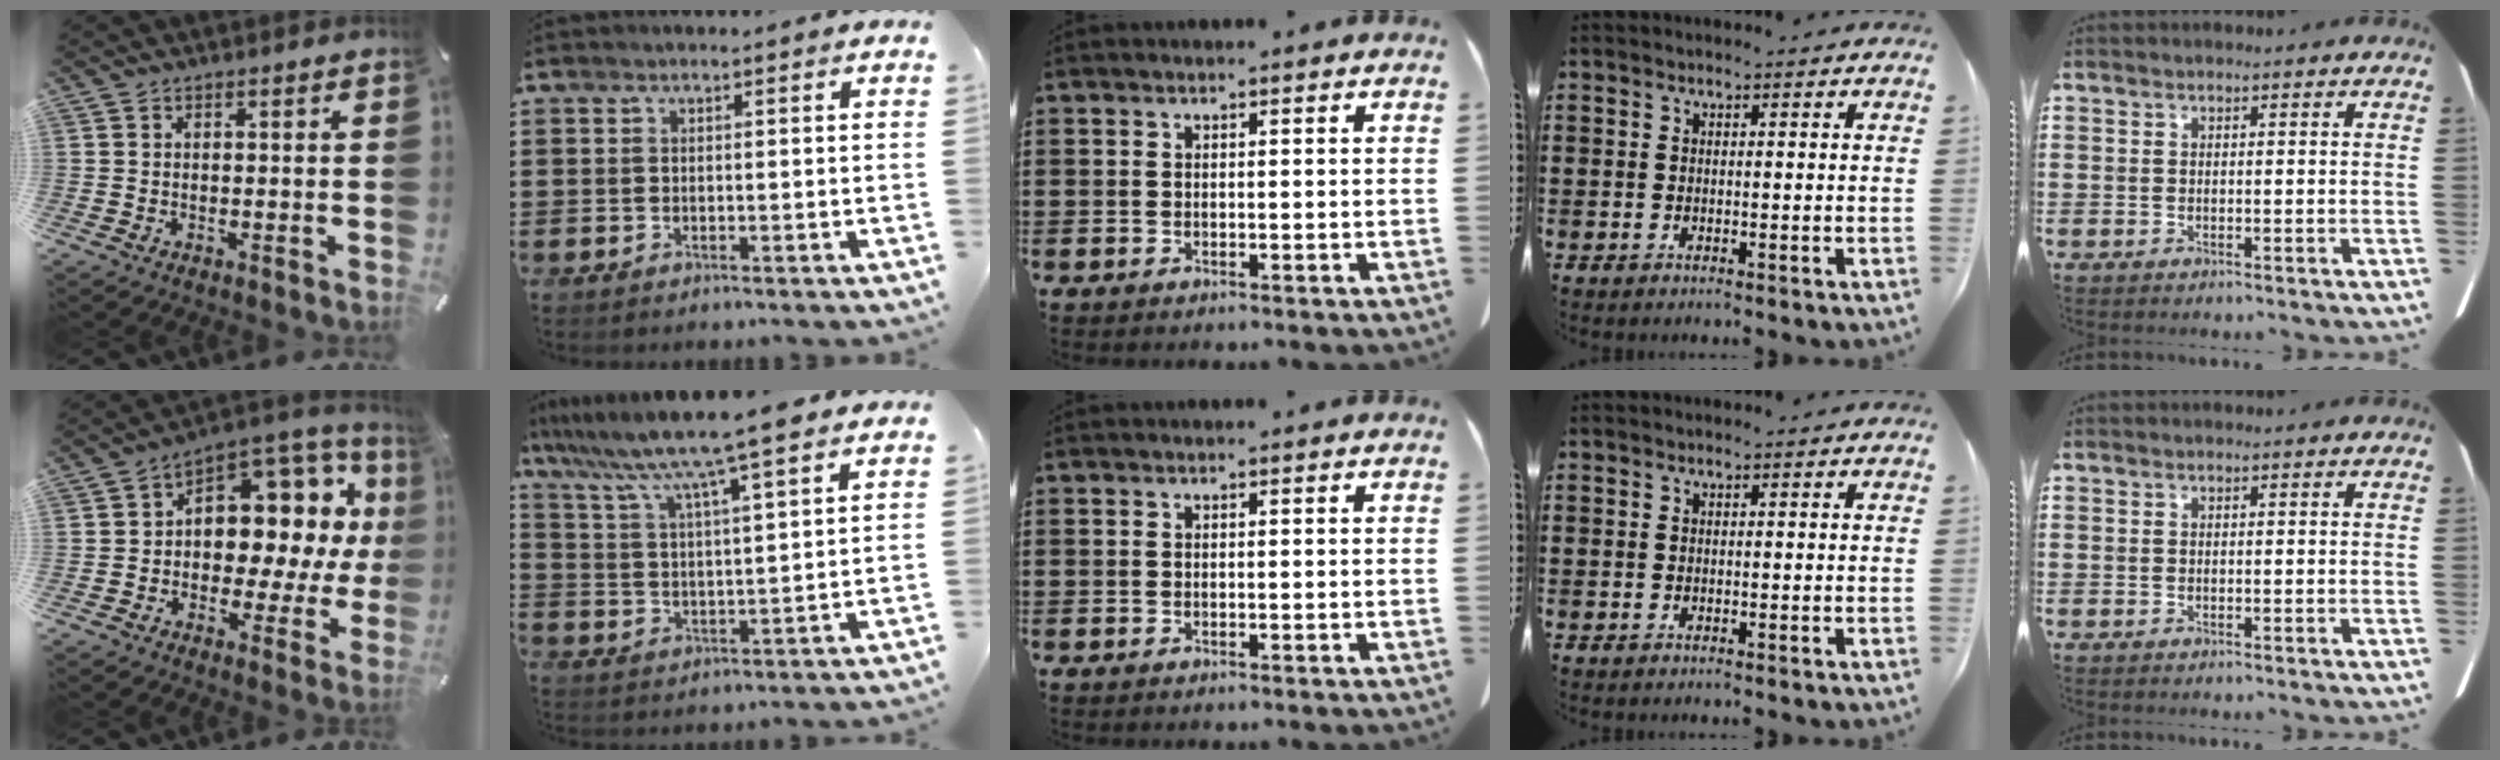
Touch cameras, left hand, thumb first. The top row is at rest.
{"thumb": {"total": 10.9, "force": [2.6, 8.3, 6.6], "torque": [-0.082, -0.045, 0.047]}, "index": {"total": 8.8, "force": [7.4, -1.0, 4.6], "torque": [-0.117, -0.047, 0.119]}}